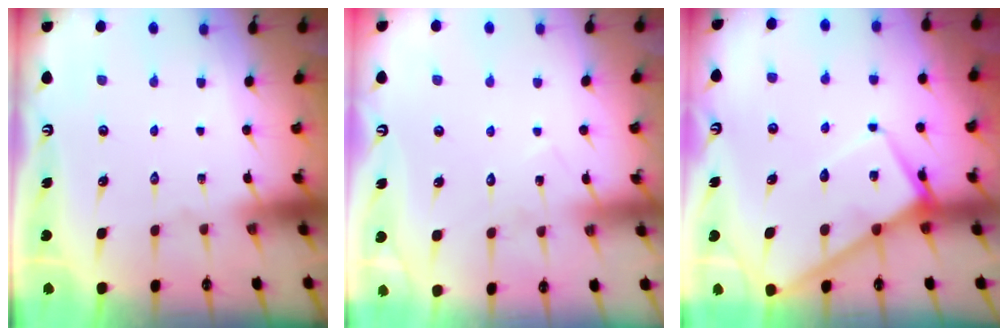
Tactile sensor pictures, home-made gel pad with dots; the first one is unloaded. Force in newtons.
{"total": 6.2, "press": 6.2, "slide": 0.3}
{"total": 7.4, "press": 7.4, "slide": 0.8}